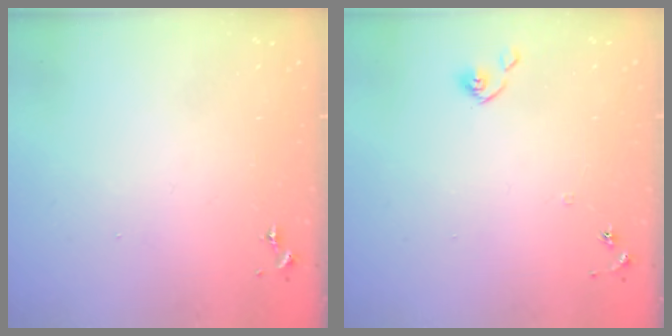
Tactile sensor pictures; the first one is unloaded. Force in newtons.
{"total": 6.1, "press": 6.1, "slide": 0.5}